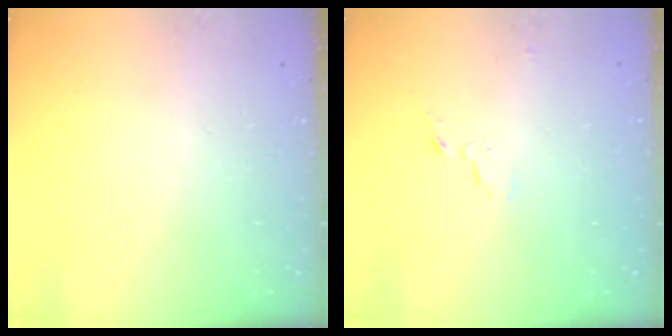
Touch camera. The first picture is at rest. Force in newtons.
{"total": 4.0, "press": 4.0, "slide": 0.4}